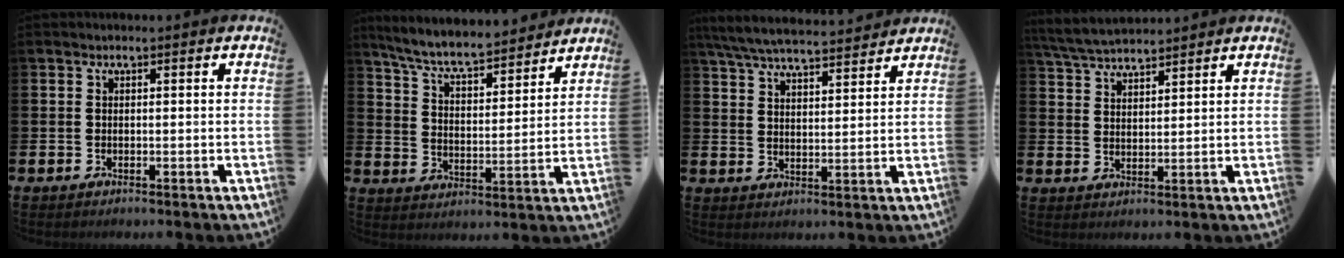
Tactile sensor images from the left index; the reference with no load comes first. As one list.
[{"total": 7.3, "force": [6.8, 1.0, 2.3], "torque": [-0.080, -0.048, 0.117]}, {"total": 6.7, "force": [6.4, 0.7, 1.8], "torque": [-0.063, -0.033, 0.116]}, {"total": 4.6, "force": [4.5, 0.5, 0.9], "torque": [-0.037, -0.019, 0.082]}]